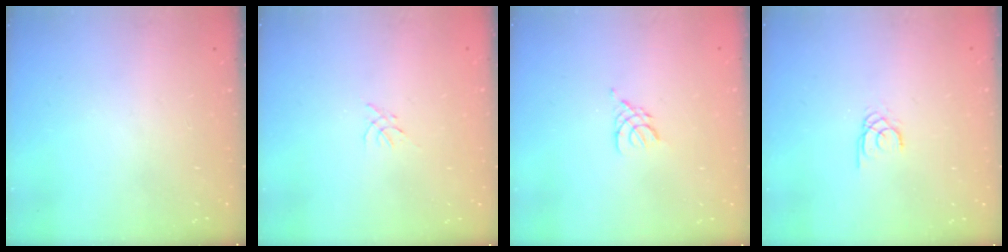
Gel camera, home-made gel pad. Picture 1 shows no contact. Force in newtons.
{"total": 0.0}
{"total": 2.9, "press": 2.8, "slide": 0.6}
{"total": 1.5, "press": 1.5, "slide": 0.1}